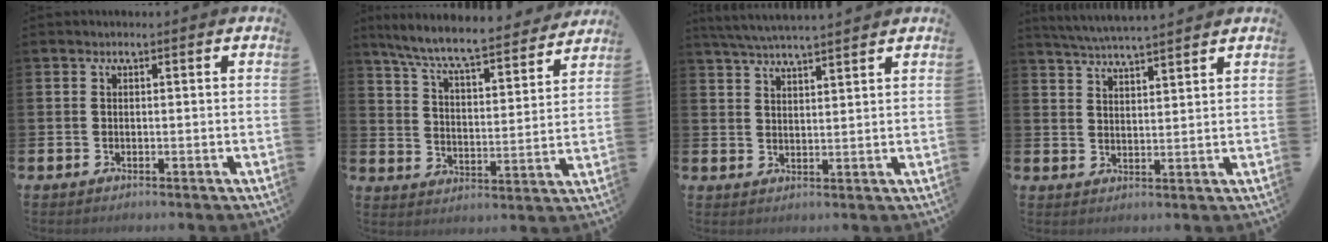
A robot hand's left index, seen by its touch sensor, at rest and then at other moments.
{"total": 8.1, "force": [7.5, 0.7, 3.0], "torque": [-0.093, -0.056, 0.127]}
{"total": 4.5, "force": [4.3, -0.2, 1.1], "torque": [-0.036, -0.015, 0.079]}
{"total": 4.8, "force": [4.7, -0.3, 0.8], "torque": [-0.031, -0.024, 0.086]}